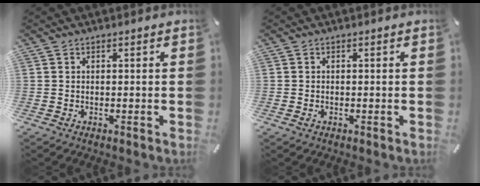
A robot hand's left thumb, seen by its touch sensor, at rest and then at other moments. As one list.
[{"total": 1.0, "force": [-0.3, 0.6, 0.7], "torque": [-0.013, 0.001, -0.006]}]